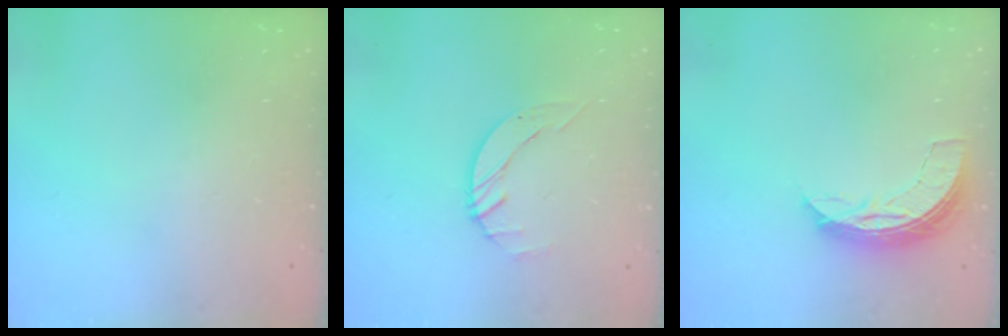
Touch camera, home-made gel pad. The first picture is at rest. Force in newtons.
{"total": 2.9, "press": 2.8, "slide": 0.3}
{"total": 6.9, "press": 6.9, "slide": 0.5}